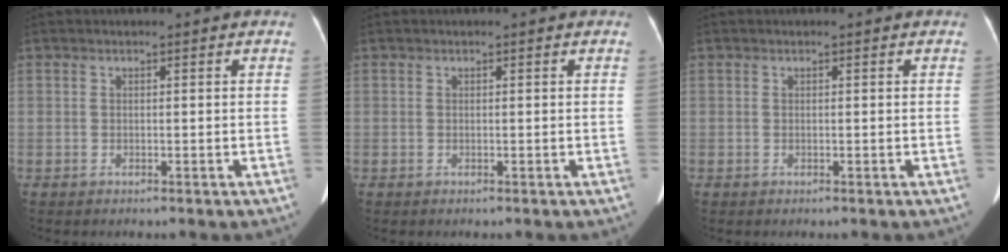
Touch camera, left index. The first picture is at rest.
{"total": 0.0}
{"total": 0.0}